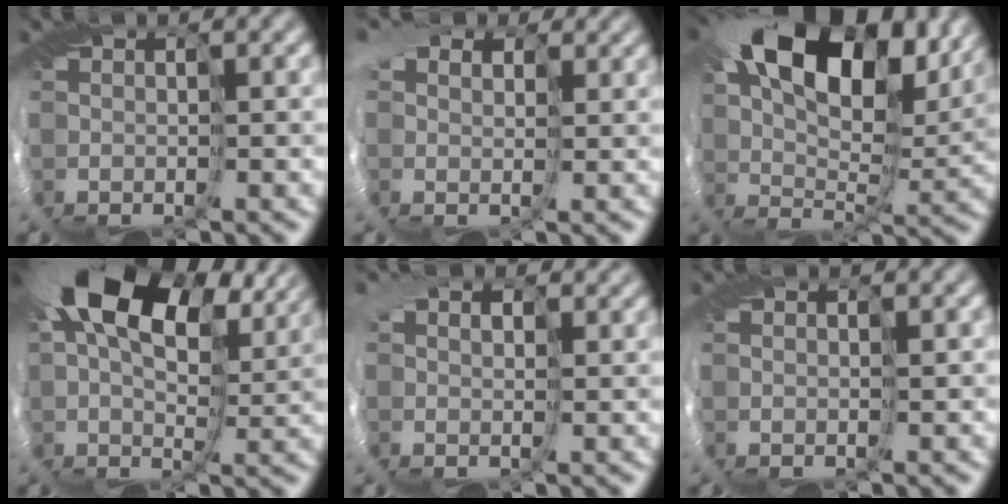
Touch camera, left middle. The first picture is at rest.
{"total": 5.9, "force": [3.8, 3.8, 2.5], "torque": [-0.078, 0.022, 0.049]}
{"total": 13.9, "force": [7.3, 6.5, 9.8], "torque": [-0.155, 0.031, 0.108]}
{"total": 14.6, "force": [6.3, 7.8, 10.6], "torque": [-0.176, 0.034, 0.088]}
{"total": 4.0, "force": [2.7, 2.6, 1.5], "torque": [-0.050, 0.020, 0.032]}
{"total": 0.5, "force": [0.4, -0.3, -0.2], "torque": [0.002, 0.001, 0.004]}